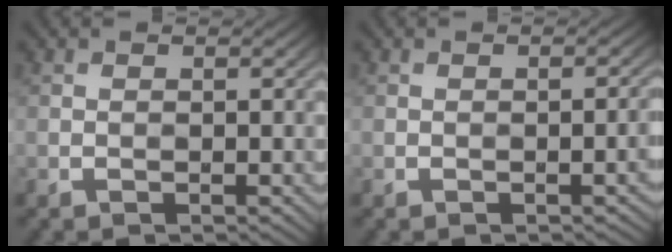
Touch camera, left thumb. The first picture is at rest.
{"total": 2.3, "force": [-1.2, 0.5, 1.9], "torque": [-0.011, 0.007, -0.015]}